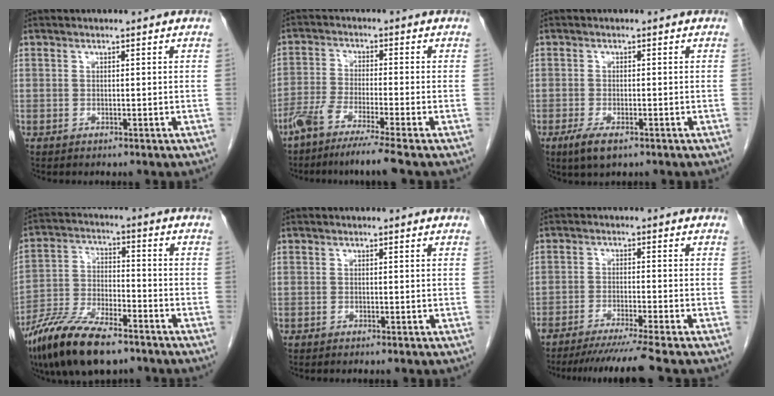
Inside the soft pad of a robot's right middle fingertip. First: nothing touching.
{"total": 7.6, "force": [-5.8, -0.8, 4.9], "torque": [-0.088, -0.025, -0.108]}
{"total": 3.7, "force": [-2.2, 1.1, 2.8], "torque": [-0.061, -0.008, -0.035]}
{"total": 14.5, "force": [-10.5, 4.3, 9.0], "torque": [-0.179, -0.016, -0.193]}
{"total": 0.6, "force": [-0.5, 0.1, 0.3], "torque": [-0.009, -0.001, -0.007]}
{"total": 9.6, "force": [-8.1, -1.9, 4.7], "torque": [-0.050, -0.032, -0.129]}